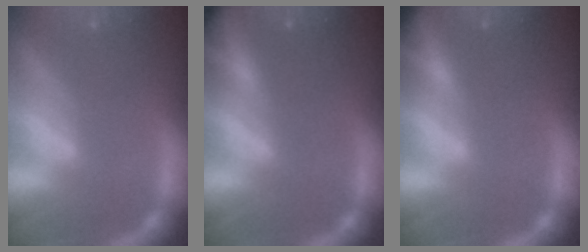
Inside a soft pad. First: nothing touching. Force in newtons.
{"total": 6.5}
{"total": 5.9}